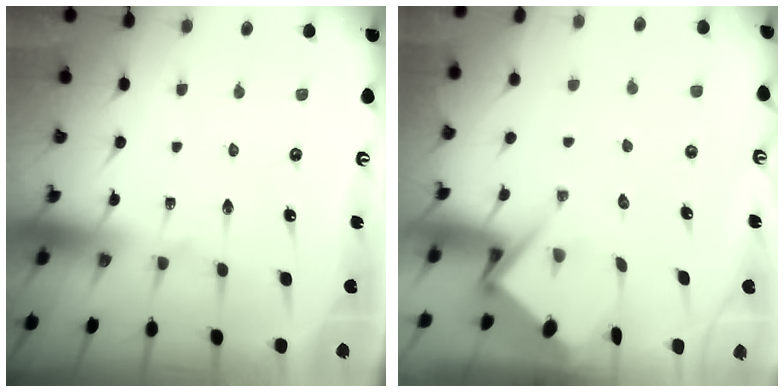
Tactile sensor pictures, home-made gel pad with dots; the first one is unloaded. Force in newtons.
{"total": 6.8, "press": 6.8, "slide": 0.5}